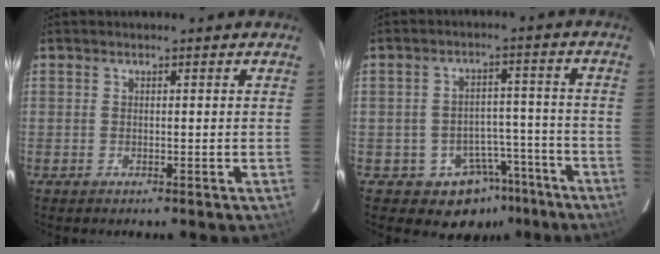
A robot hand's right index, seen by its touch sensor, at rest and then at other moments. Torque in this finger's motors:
{"motor_torque": [0.54, -0.55, 0.12, 0.00]}